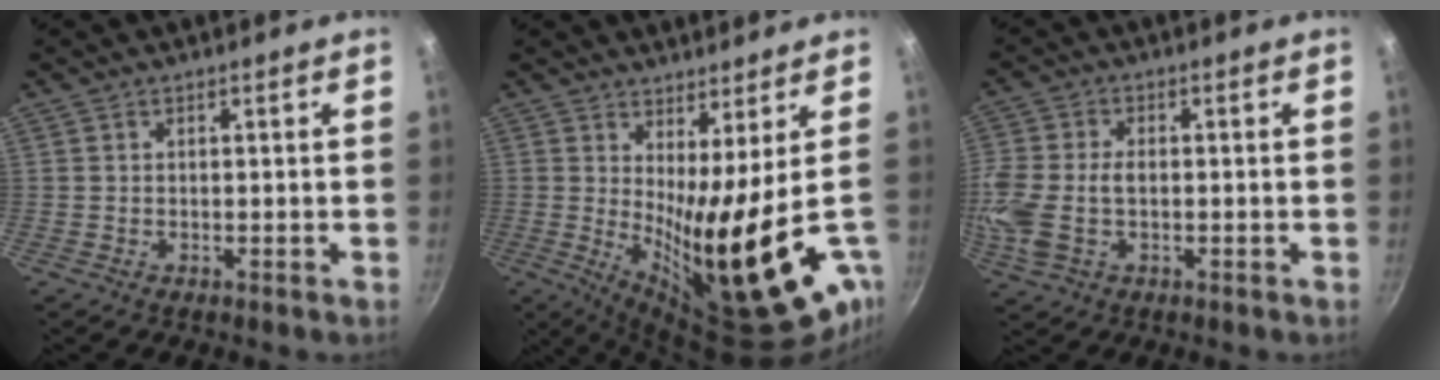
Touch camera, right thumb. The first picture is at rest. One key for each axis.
{"total": 20.1, "fx": -1.2, "fy": 3.5, "fz": 19.8, "tx": -0.270, "ty": -0.045, "tz": 0.007}
{"total": 9.8, "fx": -1.0, "fy": 6.2, "fz": 7.5, "tx": -0.168, "ty": 0.002, "tz": -0.026}